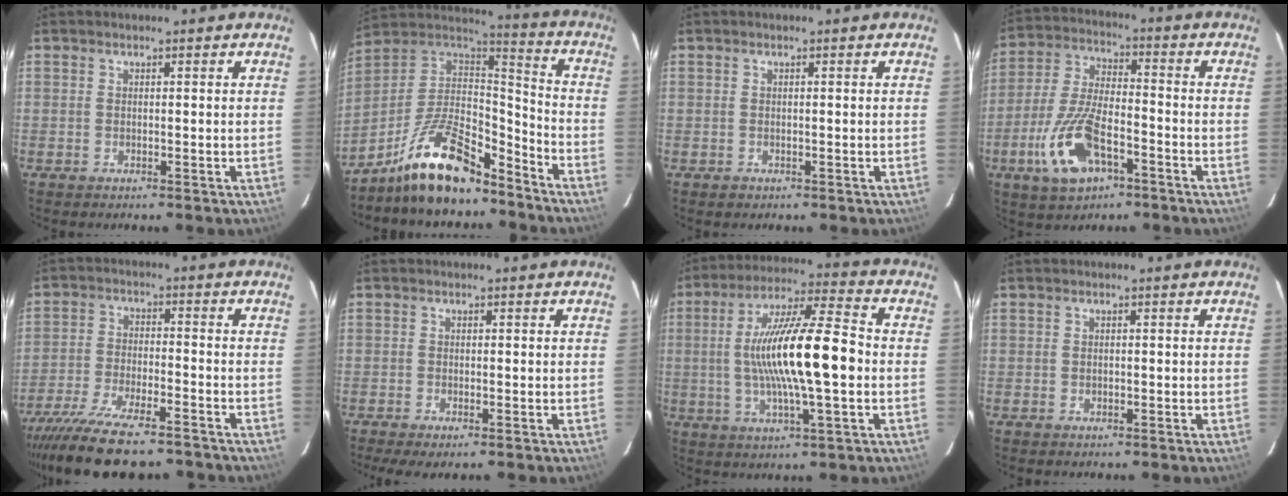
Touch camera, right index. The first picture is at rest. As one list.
[{"total": 17.7, "force": [-12.6, 6.5, 10.6], "torque": [-0.220, 0.010, -0.223]}, {"total": 0.9, "force": [-0.4, 0.8, 0.1], "torque": [0.000, 0.002, -0.002]}, {"total": 13.9, "force": [-6.3, 6.1, 10.8], "torque": [-0.238, -0.008, -0.114]}, {"total": 18.9, "force": [-15.5, 4.5, 9.9], "torque": [-0.202, -0.041, -0.251]}, {"total": 3.6, "force": [-2.3, 0.9, 2.6], "torque": [-0.059, -0.013, -0.038]}, {"total": 17.4, "force": [-0.8, 2.6, 17.2], "torque": [-0.314, 0.009, -0.015]}, {"total": 0.6, "force": [0.0, 0.6, 0.1], "torque": [0.000, 0.000, 0.002]}]